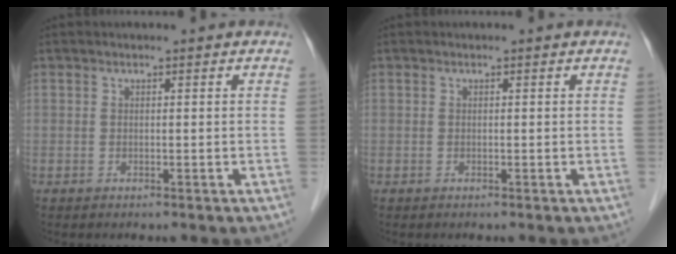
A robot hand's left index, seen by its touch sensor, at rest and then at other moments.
{"total": 0.0}